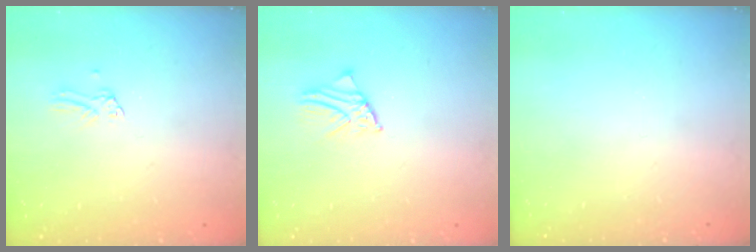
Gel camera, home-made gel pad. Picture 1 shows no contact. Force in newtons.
{"total": 2.1, "press": 2.0, "slide": 0.3}
{"total": 0.0}